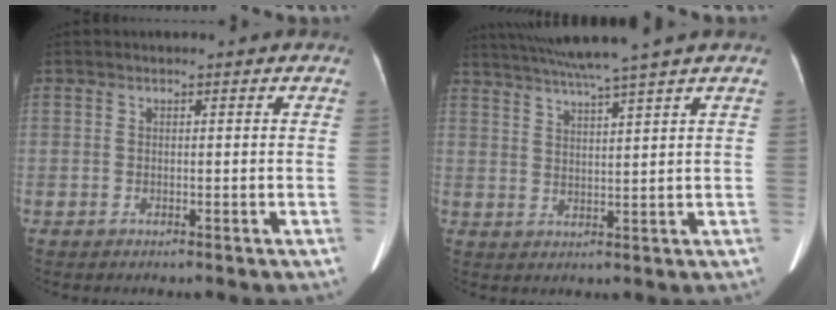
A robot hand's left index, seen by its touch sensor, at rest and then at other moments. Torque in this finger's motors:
{"motor_torque": [0.90, -1.24, 0.09, 0.15]}